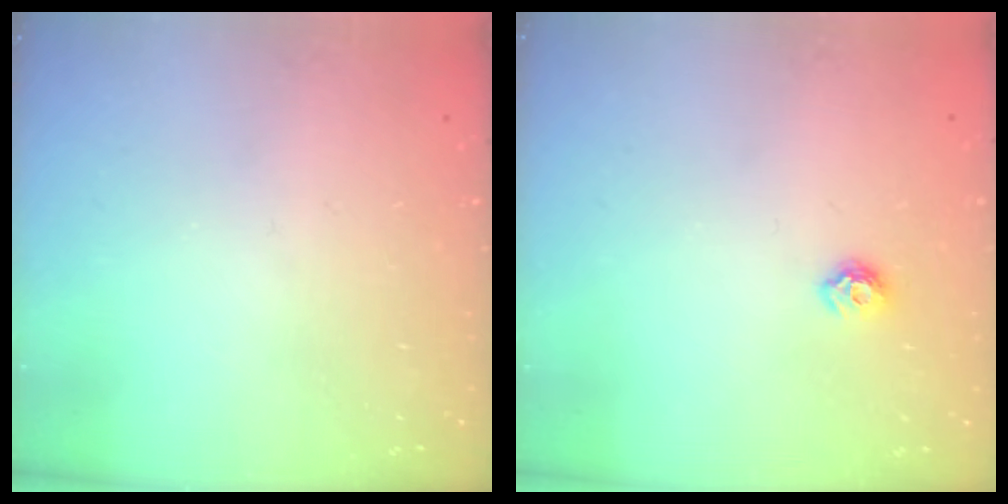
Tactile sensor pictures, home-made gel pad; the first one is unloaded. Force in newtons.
{"total": 6.1, "press": 6.1, "slide": 0.8}